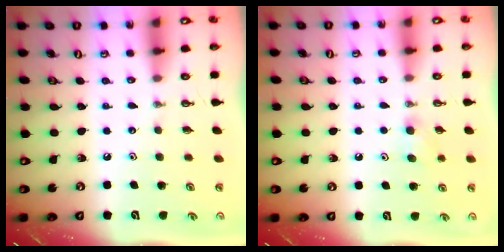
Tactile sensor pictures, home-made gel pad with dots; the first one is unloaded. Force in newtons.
{"total": 4.2, "press": 4.0, "slide": 1.4}